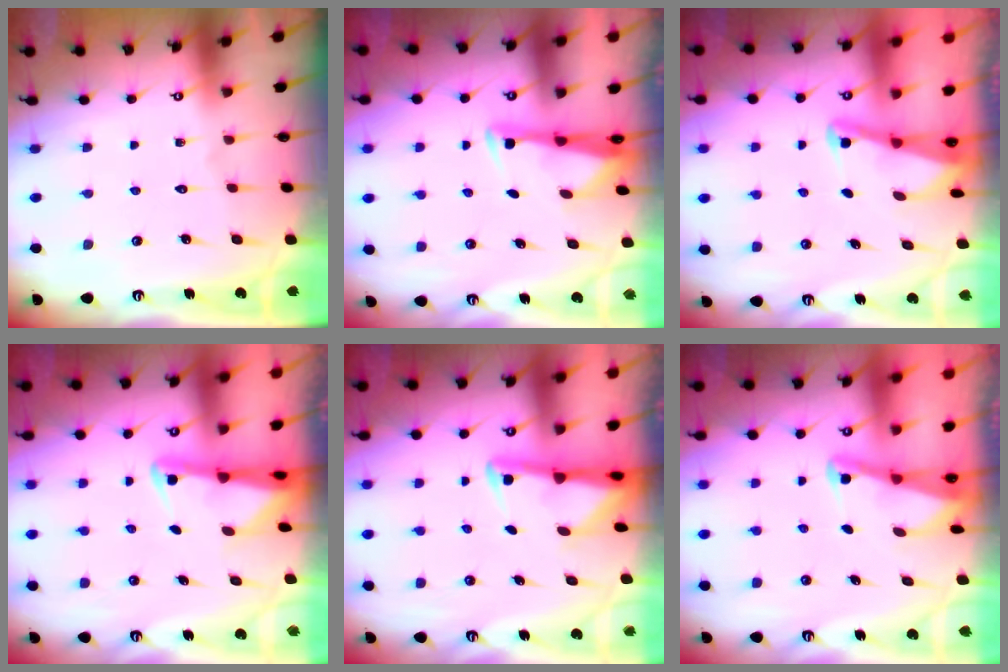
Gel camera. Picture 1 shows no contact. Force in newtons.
{"total": 3.2, "press": 3.1, "slide": 0.8}
{"total": 2.0, "press": 2.0, "slide": 0.4}
{"total": 2.2, "press": 2.2, "slide": 0.5}
{"total": 3.0, "press": 2.9, "slide": 0.6}
{"total": 2.0, "press": 2.0, "slide": 0.4}